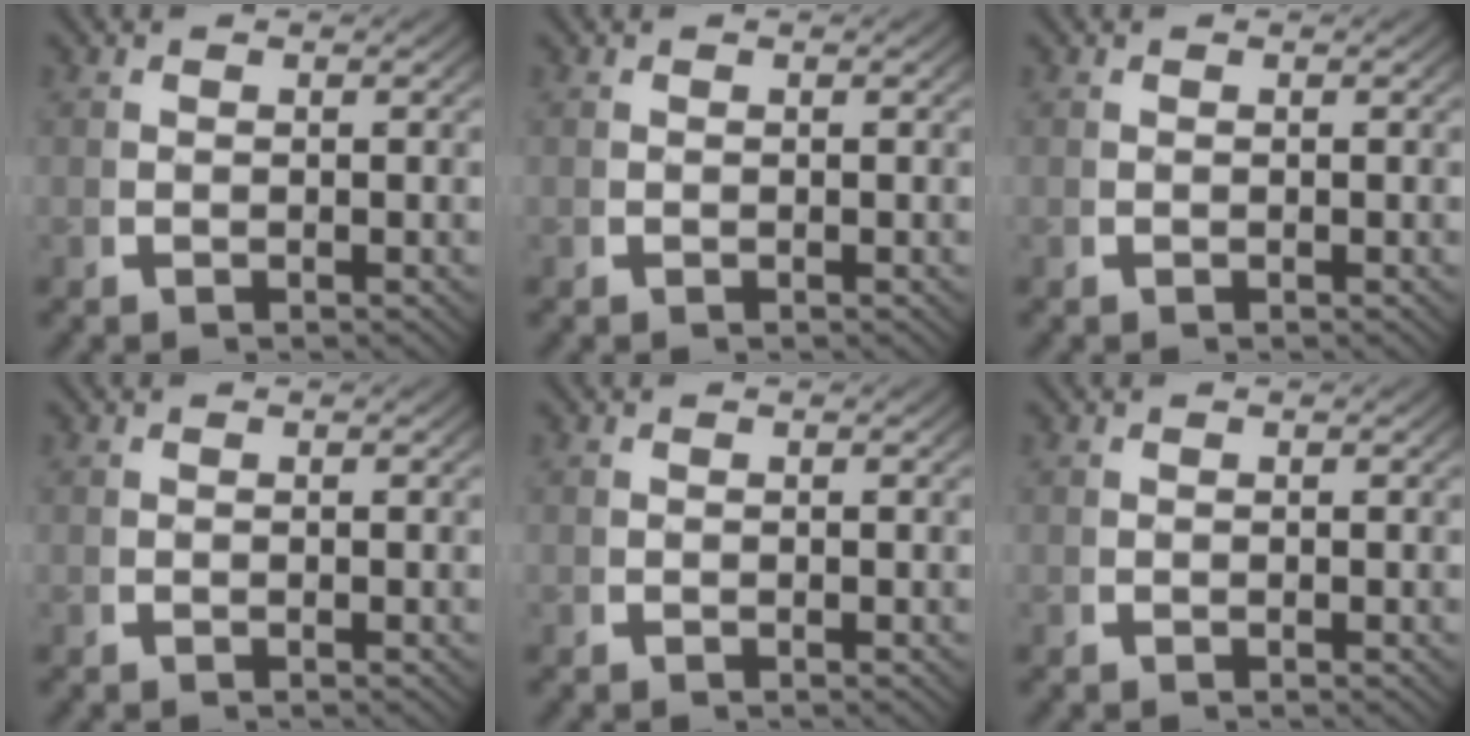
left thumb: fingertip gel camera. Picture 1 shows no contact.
{"total": 0.0}
{"total": 0.0}
{"total": 0.0}
{"total": 0.0}
{"total": 0.0}